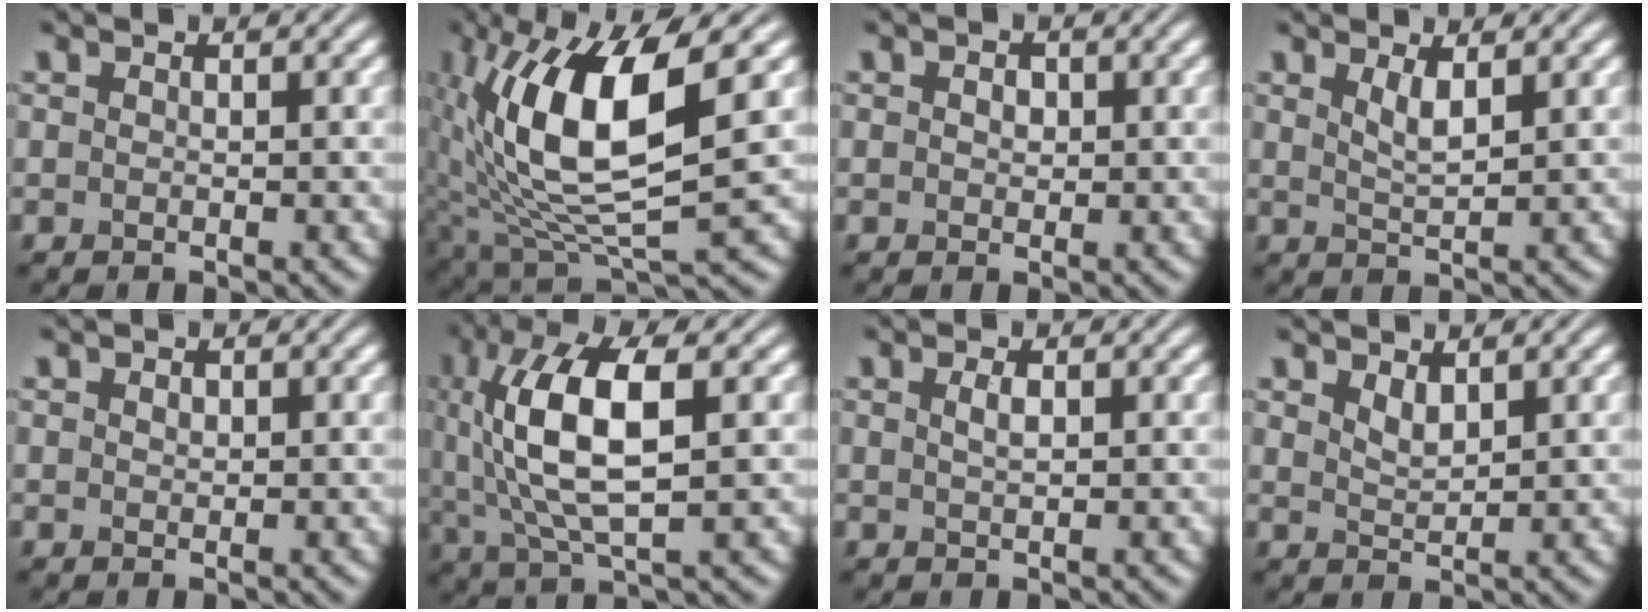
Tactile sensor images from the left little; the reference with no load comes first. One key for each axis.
{"total": 12.0, "fx": 1.5, "fy": 4.3, "fz": 11.1, "tx": -0.214, "ty": 0.000, "tz": 0.028}
{"total": 1.2, "fx": 0.2, "fy": 0.9, "fz": 0.7, "tx": -0.012, "ty": 0.002, "tz": 0.002}
{"total": 1.9, "fx": 1.1, "fy": 0.5, "fz": 1.5, "tx": -0.030, "ty": -0.004, "tz": 0.022}
{"total": 0.5, "fx": 0.3, "fy": 0.4, "fz": 0.3, "tx": -0.005, "ty": 0.000, "tz": 0.005}
{"total": 9.8, "fx": 1.7, "fy": 3.8, "fz": 8.9, "tx": -0.182, "ty": 0.009, "tz": 0.029}
{"total": 1.1, "fx": 0.4, "fy": 0.4, "fz": 1.0, "tx": -0.021, "ty": 0.002, "tz": 0.009}
{"total": 1.6, "fx": 1.1, "fy": 0.6, "fz": 1.0, "tx": -0.023, "ty": -0.003, "tz": 0.026}